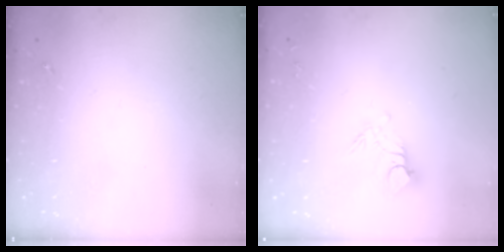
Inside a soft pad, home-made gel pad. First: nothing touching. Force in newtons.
{"total": 10.0, "press": 9.9, "slide": 1.0}